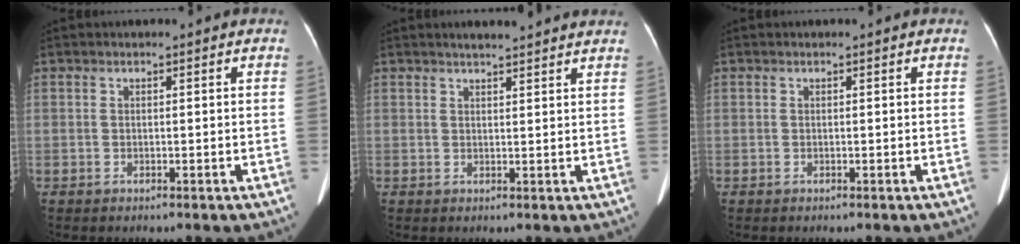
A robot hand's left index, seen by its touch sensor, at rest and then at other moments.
{"total": 6.6, "force": [6.0, 0.4, 2.6], "torque": [-0.036, 0.018, 0.068]}
{"total": 0.0}